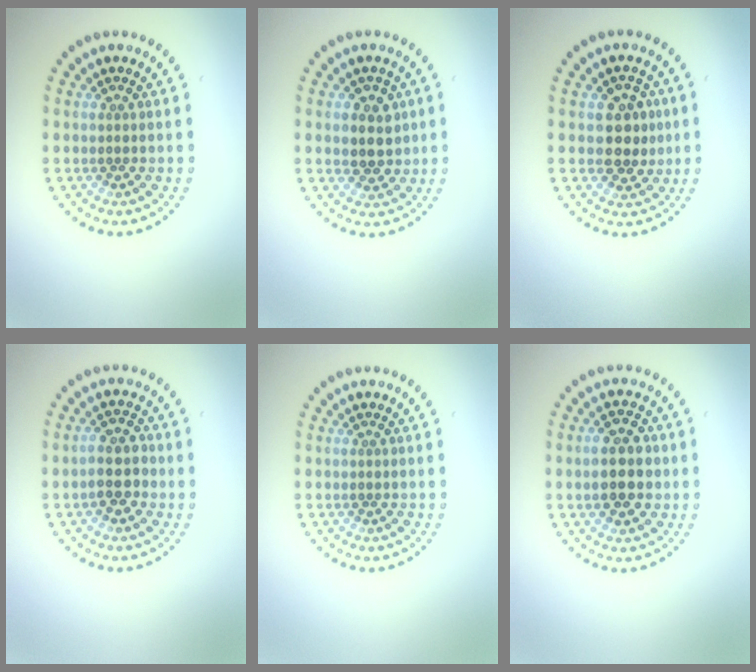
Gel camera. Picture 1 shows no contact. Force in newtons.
{"total": 2.8, "press": 2.7, "slide": 0.8}
{"total": 3.3, "press": 3.2, "slide": 1.0}
{"total": 3.0, "press": 2.9, "slide": 0.8}
{"total": 0.0}
{"total": 5.0, "press": 5.0, "slide": 0.3}